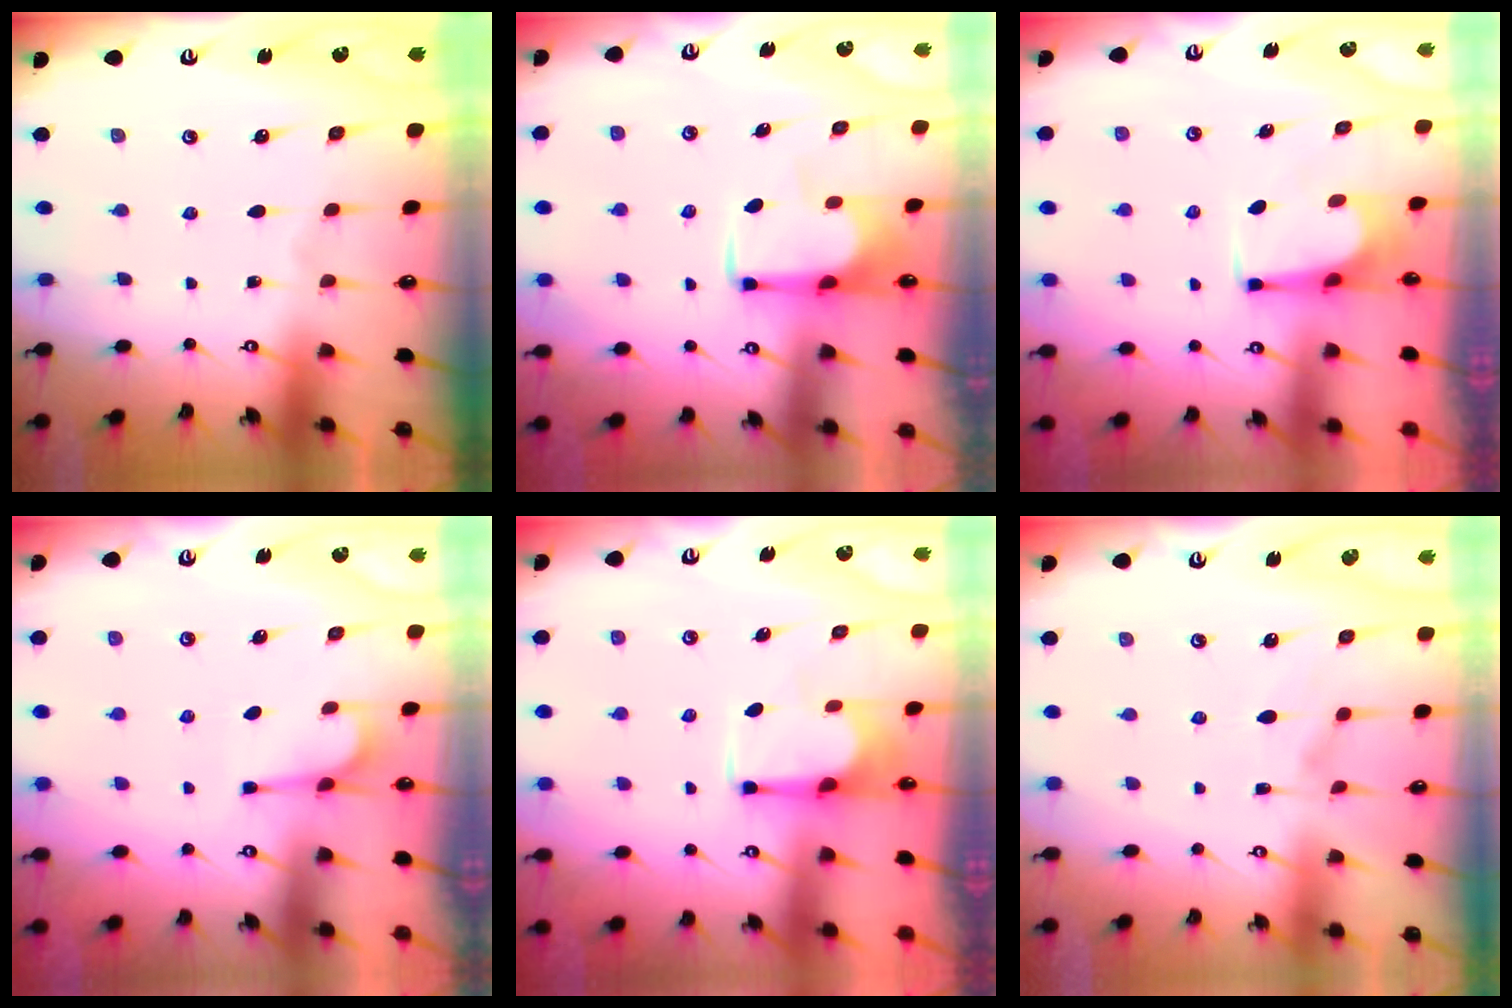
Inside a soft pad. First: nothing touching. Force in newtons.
{"total": 1.9, "press": 1.9, "slide": 0.5}
{"total": 4.0, "press": 3.9, "slide": 0.3}
{"total": 1.2, "press": 0.4, "slide": 1.1}
{"total": 1.9, "press": 1.8, "slide": 0.8}
{"total": 5.2, "press": 5.0, "slide": 1.3}